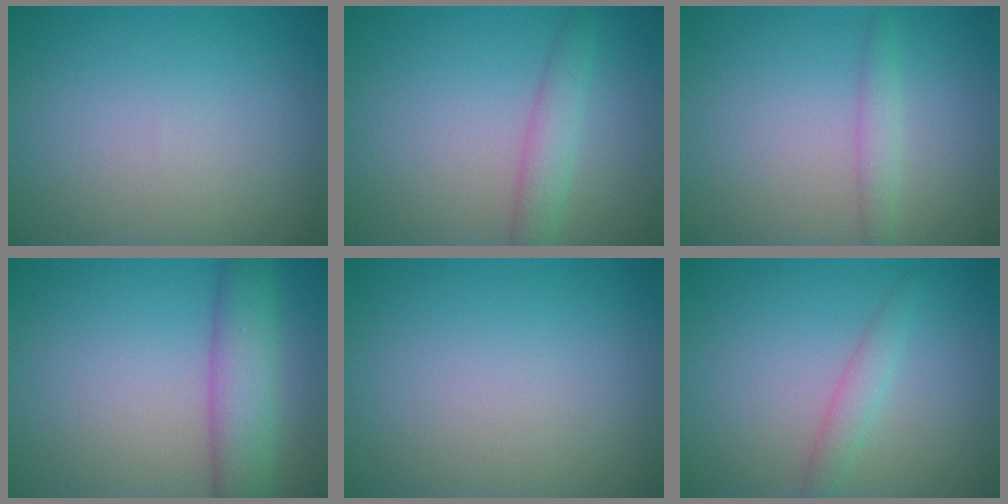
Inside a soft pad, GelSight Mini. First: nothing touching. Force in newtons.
{"total": 2.6, "press": 2.6, "slide": 0.1}
{"total": 1.5, "press": 1.5, "slide": 0.0}
{"total": 5.2, "press": 5.2, "slide": 0.2}
{"total": 0.0}
{"total": 1.7, "press": 1.7, "slide": 0.1}